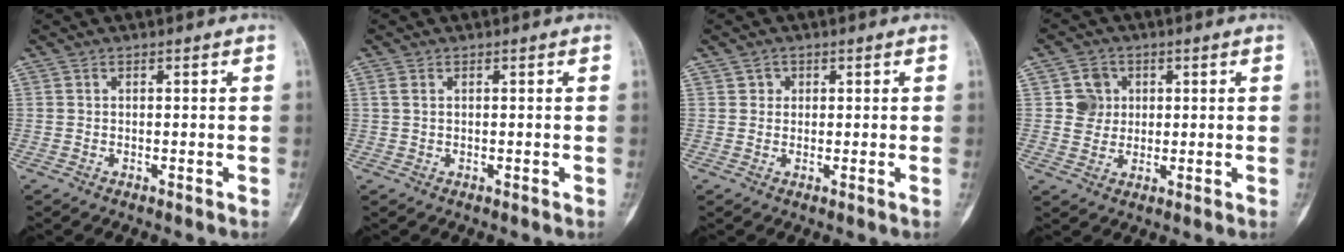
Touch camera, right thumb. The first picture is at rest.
{"total": 1.2, "force": [0.5, 0.6, 0.9], "torque": [-0.023, 0.006, 0.014]}
{"total": 1.4, "force": [0.5, 1.2, 0.3], "torque": [0.004, -0.001, 0.003]}
{"total": 5.1, "force": [1.2, 4.8, 1.3], "torque": [0.004, 0.002, 0.019]}